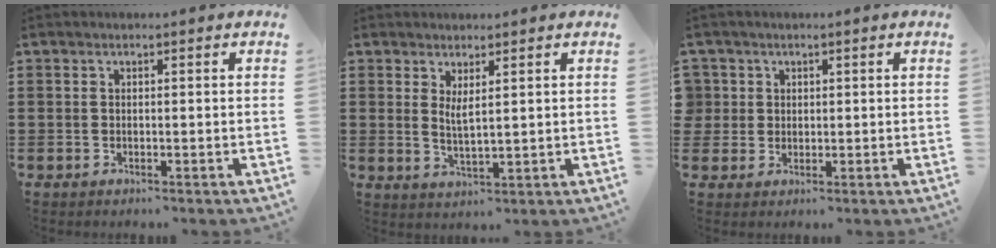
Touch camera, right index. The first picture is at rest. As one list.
[{"total": 2.7, "force": [1.4, 0.5, 2.2], "torque": [-0.048, -0.003, 0.027]}, {"total": 2.7, "force": [0.5, 2.6, 0.0], "torque": [-0.014, 0.012, 0.008]}]